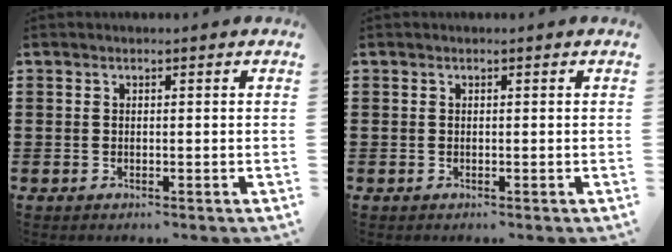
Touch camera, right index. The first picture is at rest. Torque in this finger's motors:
{"motor_torque": [0.00, 0.00, 0.00, 0.00]}